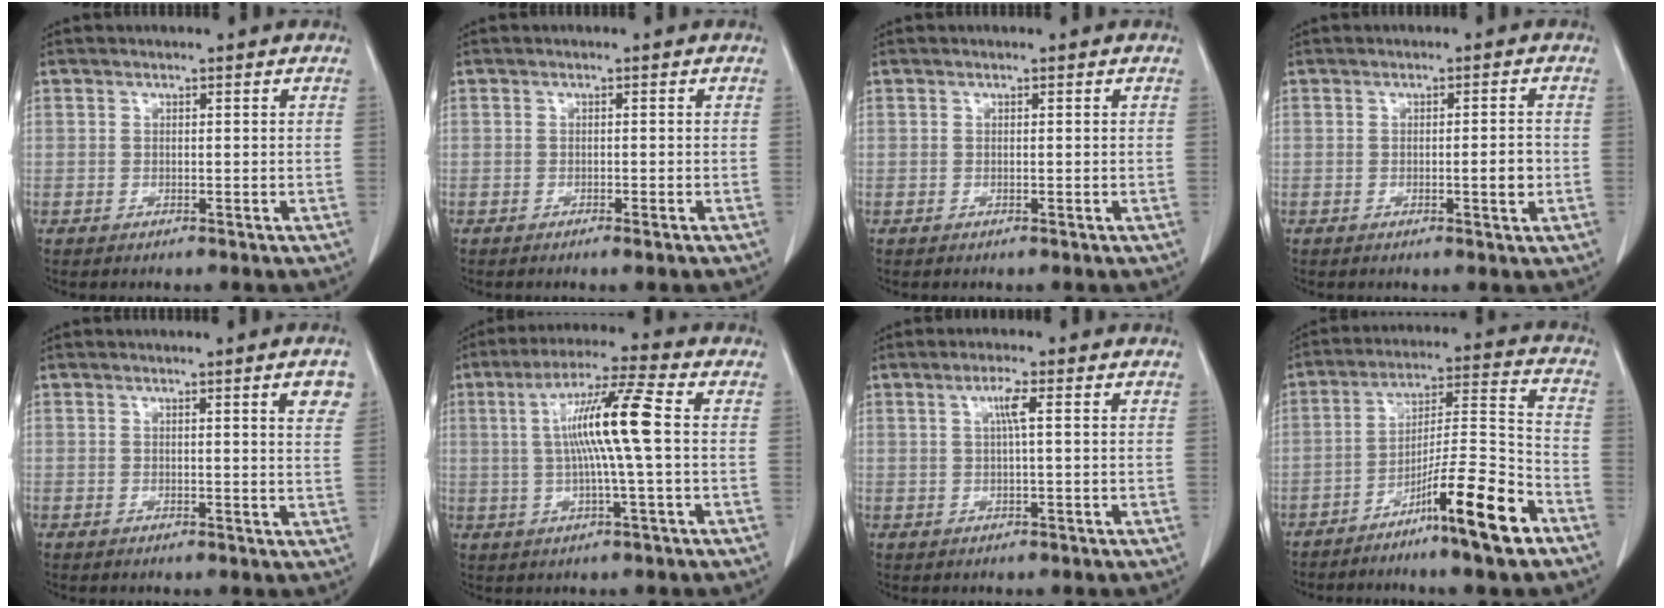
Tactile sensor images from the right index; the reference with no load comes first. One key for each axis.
{"total": 0.9, "fx": -0.6, "fy": 0.0, "fz": 0.6, "tx": -0.013, "ty": -0.002, "tz": -0.008}
{"total": 0.0}
{"total": 2.7, "fx": -0.5, "fy": 0.4, "fz": 2.6, "tx": -0.035, "ty": 0.001, "tz": -0.003}
{"total": 3.6, "fx": 1.7, "fy": 0.1, "fz": 3.1, "tx": -0.032, "ty": -0.005, "tz": 0.016}
{"total": 10.7, "fx": 0.9, "fy": -0.7, "fz": 10.7, "tx": -0.198, "ty": 0.009, "tz": 0.011}
{"total": 2.6, "fx": 0.7, "fy": -0.1, "fz": 2.5, "tx": -0.050, "ty": 0.005, "tz": 0.013}
{"total": 13.3, "fx": -8.1, "fy": 0.0, "fz": 10.6, "tx": -0.170, "ty": -0.006, "tz": -0.141}